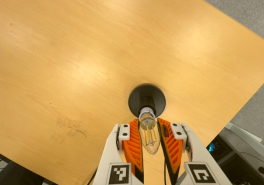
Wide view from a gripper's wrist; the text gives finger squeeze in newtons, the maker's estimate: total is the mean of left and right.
{"total": 19.6, "left": 21.5, "right": 17.7}